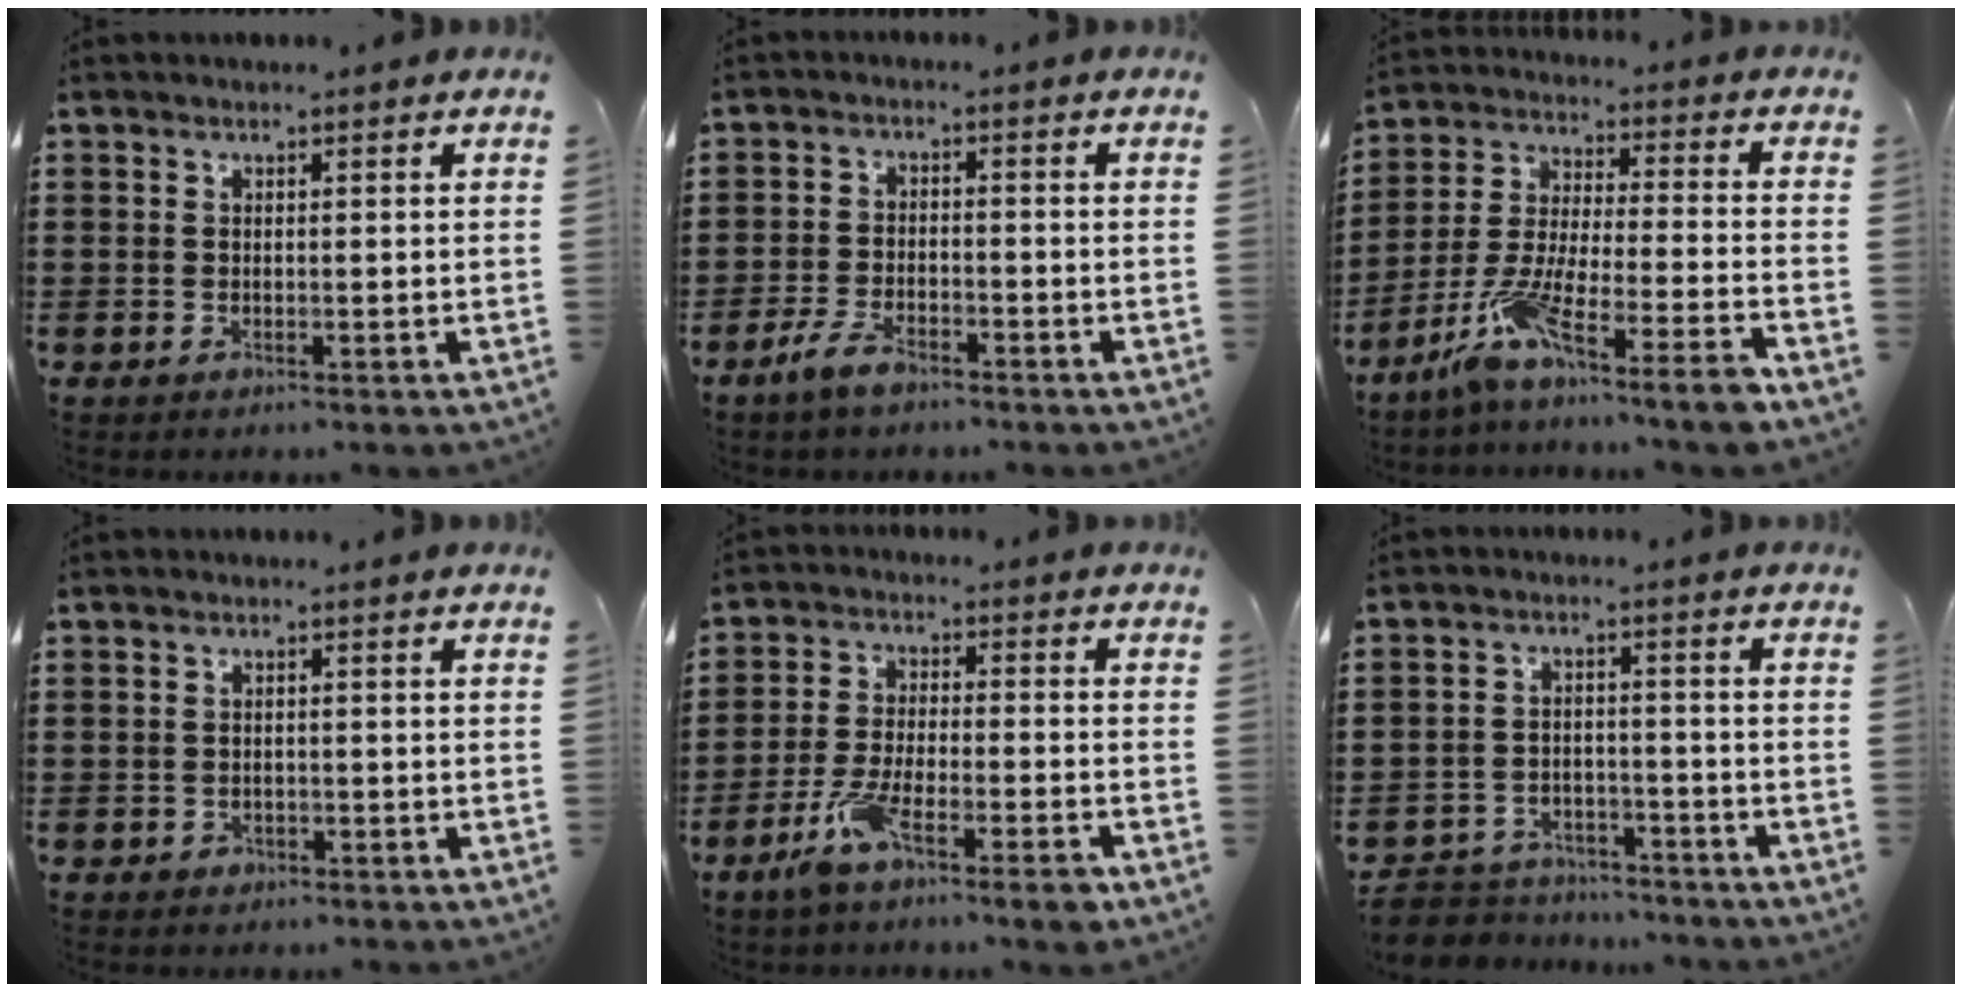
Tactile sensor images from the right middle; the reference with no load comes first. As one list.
[{"total": 4.2, "force": [-3.0, 1.6, 2.5], "torque": [-0.061, 0.004, -0.063]}, {"total": 9.5, "force": [-7.3, 0.1, 6.1], "torque": [-0.124, -0.007, -0.147]}, {"total": 0.8, "force": [-0.5, 0.6, 0.1], "torque": [-0.004, 0.003, -0.013]}, {"total": 7.6, "force": [-5.0, 1.3, 5.6], "torque": [-0.113, -0.003, -0.093]}, {"total": 4.7, "force": [-4.5, 1.3, -0.4], "torque": [-0.007, 0.007, -0.098]}]